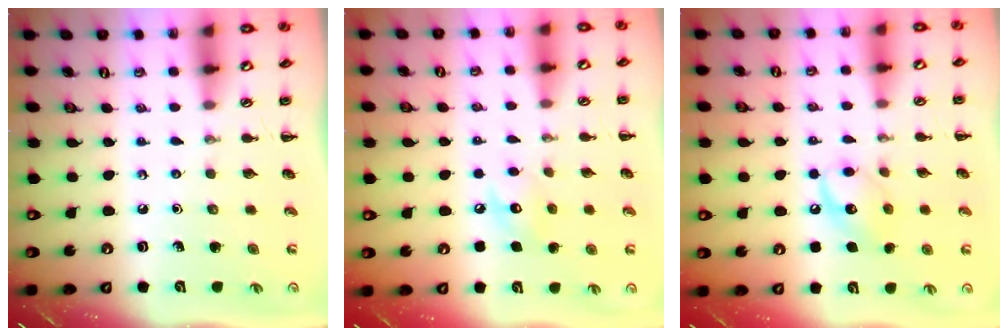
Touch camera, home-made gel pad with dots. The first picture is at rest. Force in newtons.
{"total": 7.0, "press": 7.0, "slide": 0.8}
{"total": 10.1, "press": 10.0, "slide": 0.6}